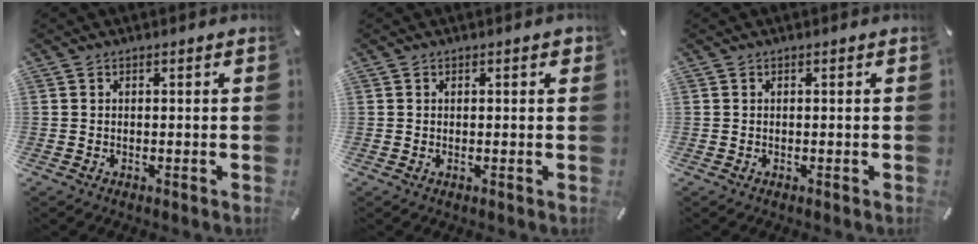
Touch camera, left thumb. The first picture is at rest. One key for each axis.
{"total": 0.9, "fx": 0.3, "fy": 0.2, "fz": 0.9, "tx": -0.009, "ty": -0.003, "tz": 0.004}
{"total": 0.0}